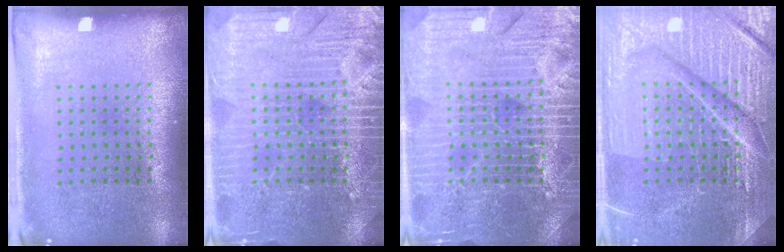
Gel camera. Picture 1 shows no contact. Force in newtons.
{"total": 5.8, "press": 5.8, "slide": 0.7}
{"total": 5.4, "press": 5.3, "slide": 0.6}
{"total": 7.4, "press": 7.3, "slide": 1.0}